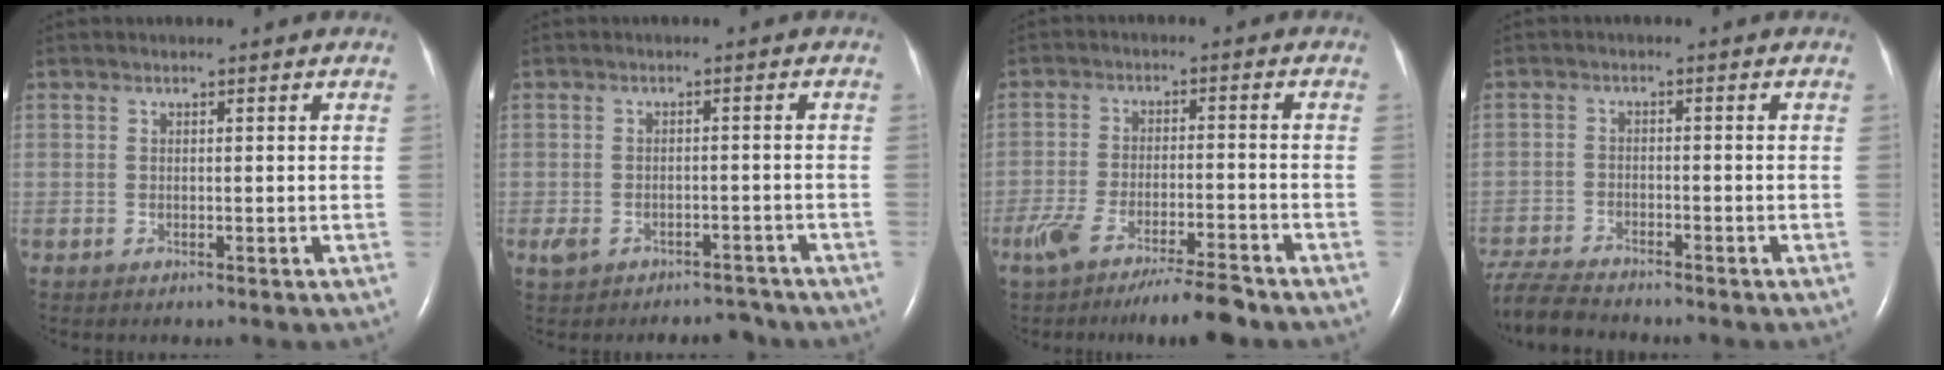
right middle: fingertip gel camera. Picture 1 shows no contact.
{"total": 4.5, "force": [-3.5, 2.3, 1.6], "torque": [-0.036, 0.013, -0.050]}
{"total": 9.9, "force": [-8.0, 0.5, 5.8], "torque": [-0.099, -0.018, -0.133]}
{"total": 8.2, "force": [-7.7, 1.1, 2.8], "torque": [-0.054, -0.018, -0.134]}